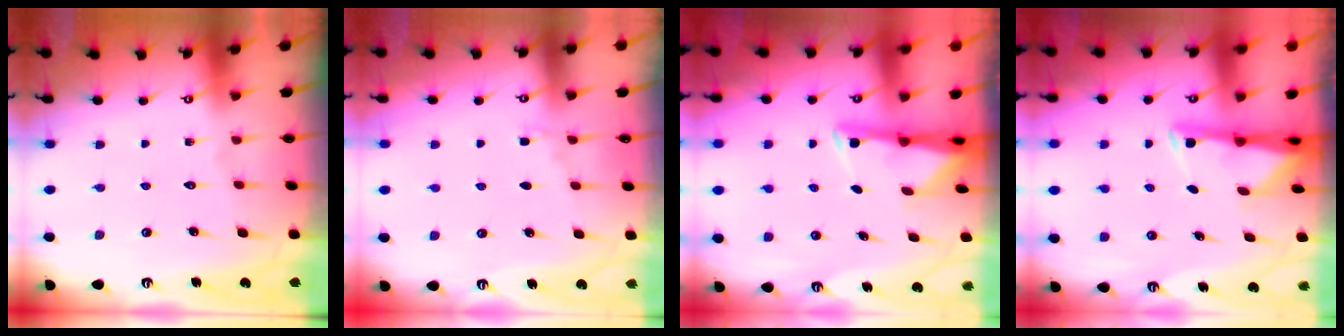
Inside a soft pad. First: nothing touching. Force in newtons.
{"total": 3.3, "press": 3.3, "slide": 0.5}
{"total": 2.9, "press": 2.9, "slide": 0.6}
{"total": 2.9, "press": 2.9, "slide": 0.6}